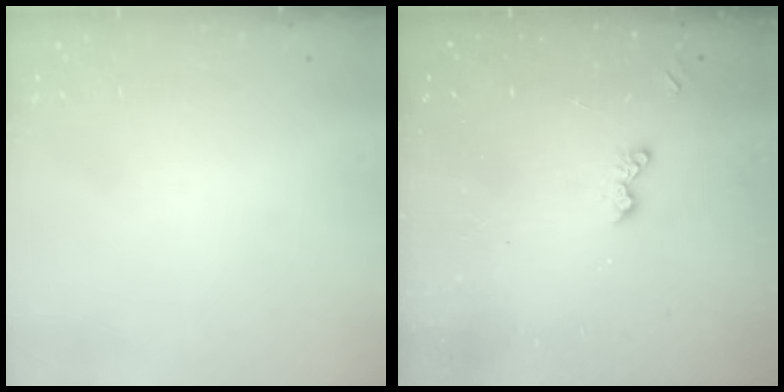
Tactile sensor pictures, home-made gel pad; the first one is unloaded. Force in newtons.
{"total": 5.2, "press": 5.1, "slide": 0.8}